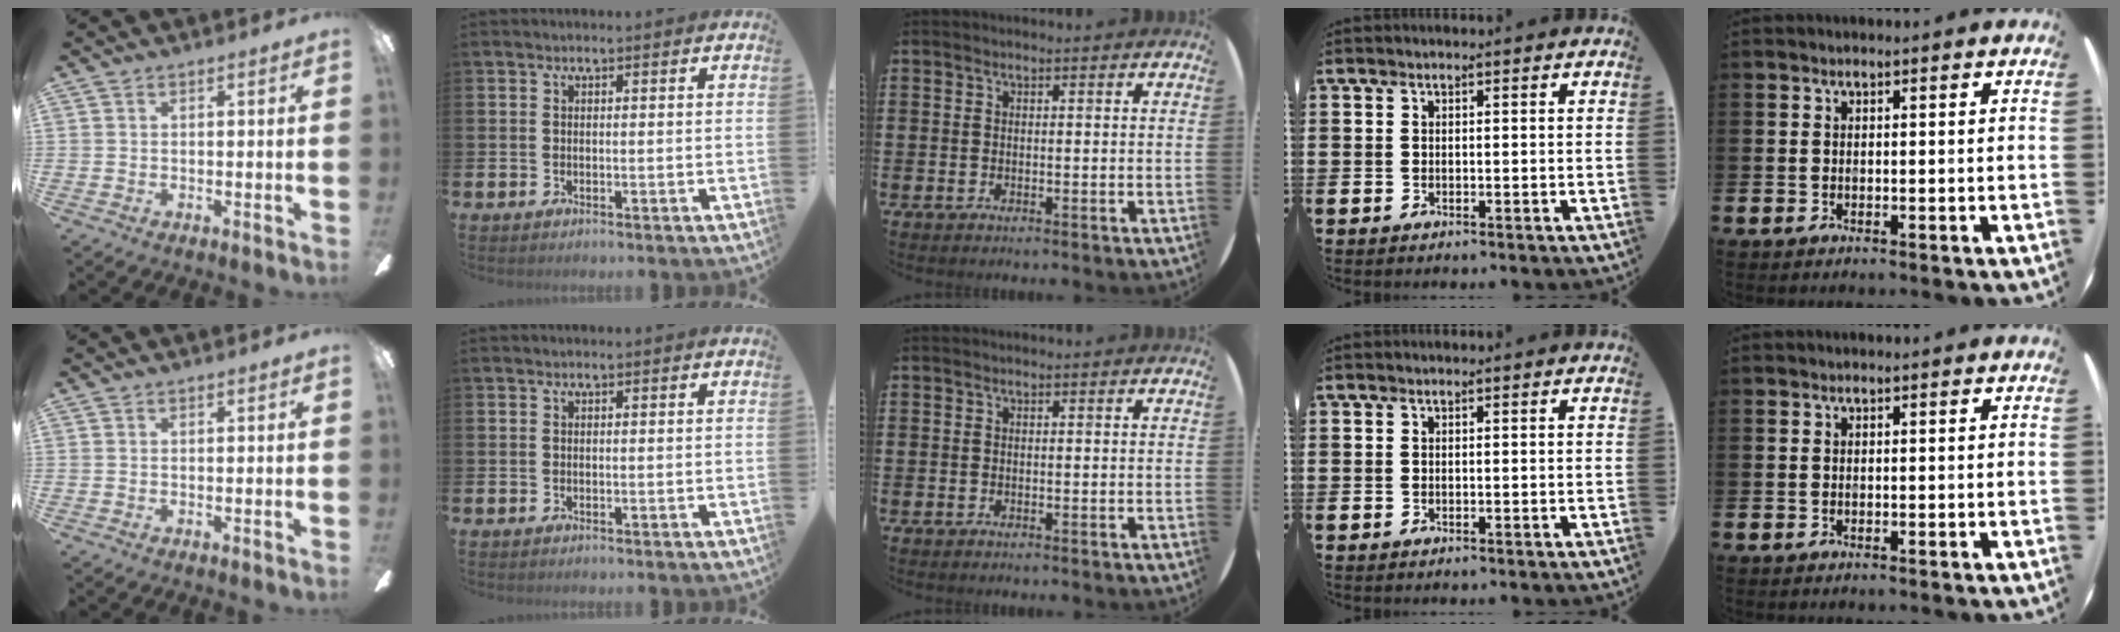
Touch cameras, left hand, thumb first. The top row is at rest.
{}